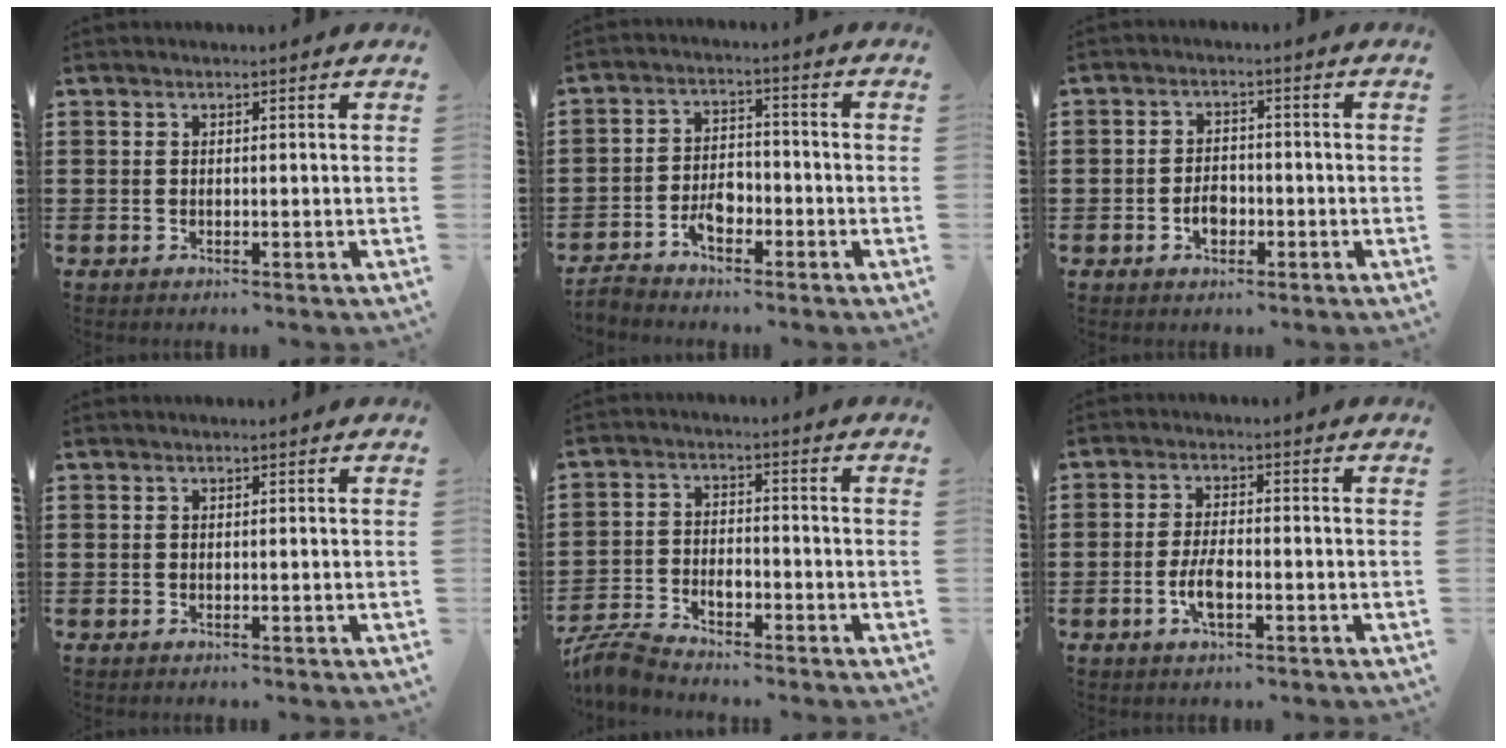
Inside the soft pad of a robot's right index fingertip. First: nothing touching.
{"total": 4.4, "force": [-2.9, 2.2, 2.4], "torque": [-0.054, 0.008, -0.060]}
{"total": 3.0, "force": [-1.2, 2.2, 1.7], "torque": [-0.026, -0.001, -0.025]}
{"total": 0.0}
{"total": 4.0, "force": [-3.5, 1.1, 1.6], "torque": [-0.044, 0.008, -0.073]}
{"total": 4.4, "force": [-1.5, 1.6, 3.8], "torque": [-0.085, -0.001, -0.033]}